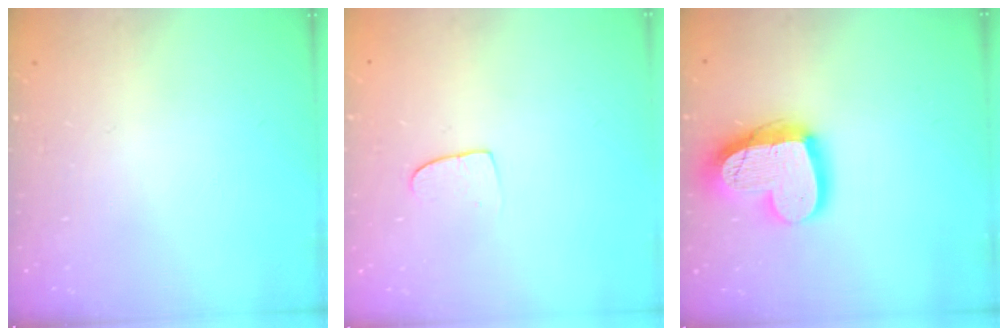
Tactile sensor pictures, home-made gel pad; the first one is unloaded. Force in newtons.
{"total": 6.3, "press": 6.2, "slide": 0.6}
{"total": 18.8, "press": 18.7, "slide": 1.9}